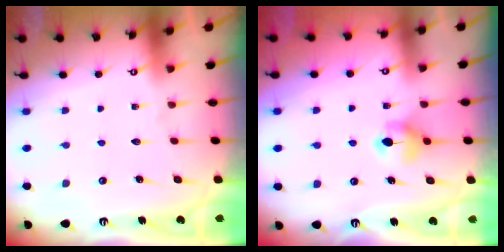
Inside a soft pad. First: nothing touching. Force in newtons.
{"total": 5.9, "press": 5.9, "slide": 0.7}